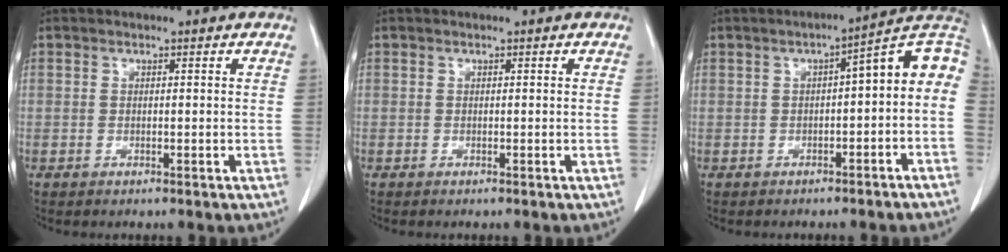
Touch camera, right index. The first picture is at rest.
{"total": 0.0}
{"total": 9.8, "force": [-1.2, 2.9, 9.2], "torque": [-0.120, 0.039, -0.018]}